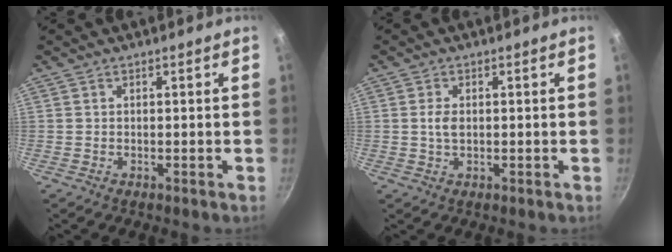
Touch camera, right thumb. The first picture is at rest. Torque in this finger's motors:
{"motor_torque": [0.24, 0.02, 0.06, -0.31, 0.01]}